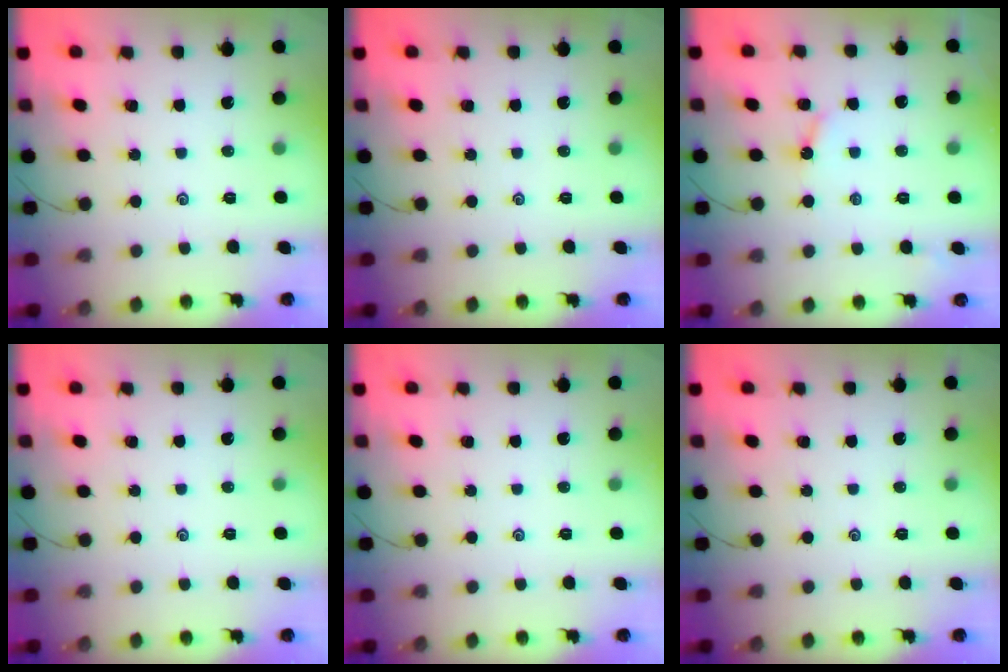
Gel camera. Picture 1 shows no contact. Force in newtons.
{"total": 0.0}
{"total": 3.4, "press": 3.4, "slide": 0.3}
{"total": 0.0}
{"total": 0.0}
{"total": 0.0}